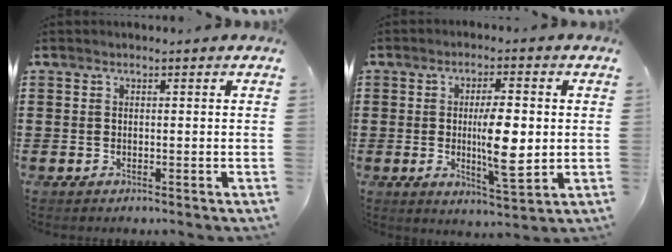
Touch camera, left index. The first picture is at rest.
{"total": 8.6, "force": [0.2, 2.7, 8.2], "torque": [-0.122, -0.005, 0.000]}